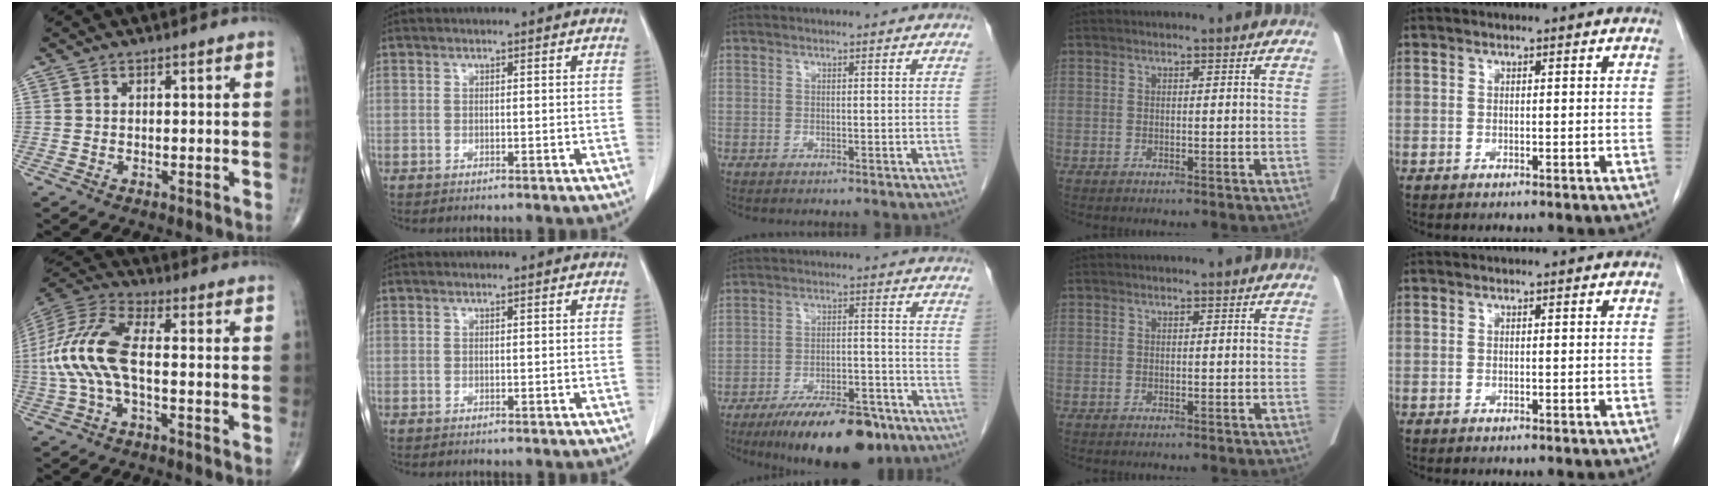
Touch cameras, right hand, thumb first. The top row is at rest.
{"thumb": {"total": 14.3, "force": [-1.1, 6.0, 12.9], "torque": [-0.301, 0.031, -0.026]}, "middle": {"total": 14.8, "force": [-11.0, 4.4, 8.9], "torque": [-0.123, 0.005, -0.174]}}